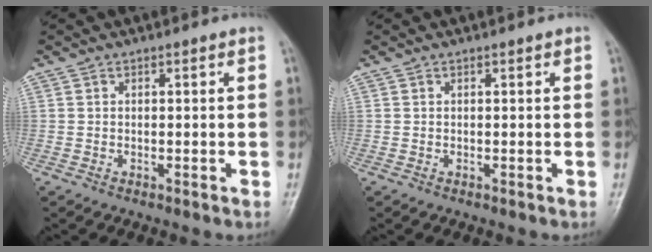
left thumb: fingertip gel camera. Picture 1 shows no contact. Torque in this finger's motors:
{"motor_torque": [0.00, 0.00, -0.09, -0.05, 0.00]}